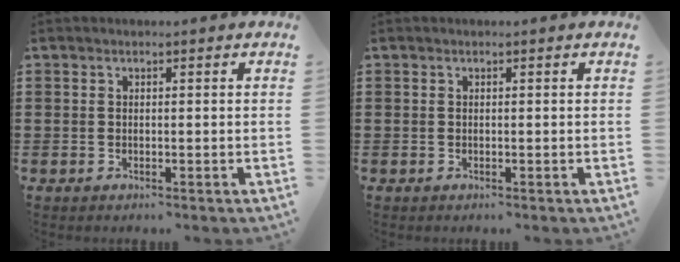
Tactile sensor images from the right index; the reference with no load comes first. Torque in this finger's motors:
{"motor_torque": [-0.20, 0.14, 0.00, 0.00]}